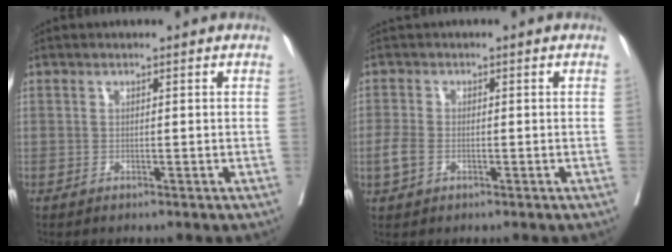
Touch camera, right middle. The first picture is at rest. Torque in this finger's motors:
{"motor_torque": [0.01, 0.00, 0.05, 0.02]}